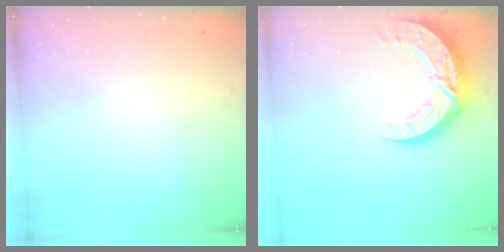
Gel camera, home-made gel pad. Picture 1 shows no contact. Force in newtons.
{"total": 12.9, "press": 12.9, "slide": 1.1}